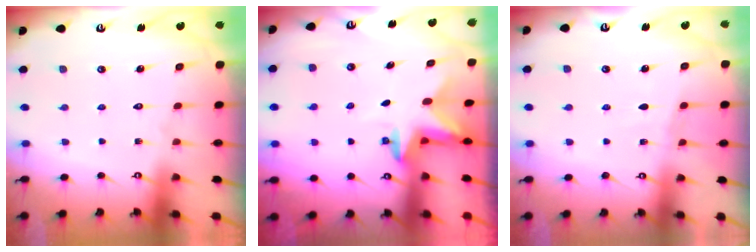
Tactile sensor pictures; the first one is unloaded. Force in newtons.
{"total": 2.6, "press": 2.6, "slide": 0.5}
{"total": 2.4, "press": 2.4, "slide": 0.4}